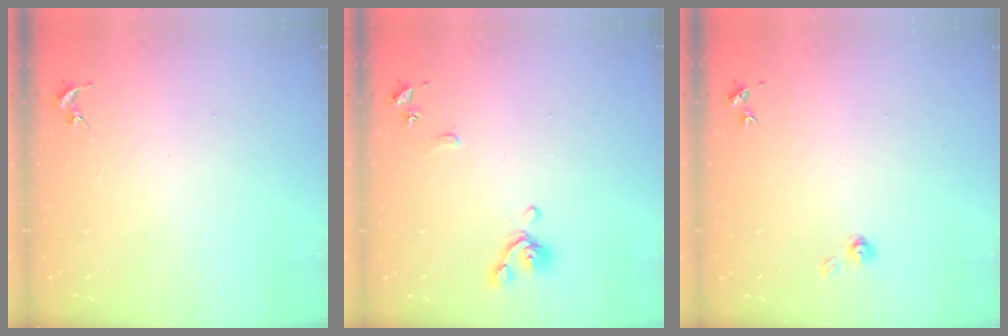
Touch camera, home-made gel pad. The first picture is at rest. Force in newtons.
{"total": 9.9, "press": 9.8, "slide": 1.3}
{"total": 3.9, "press": 3.9, "slide": 0.3}